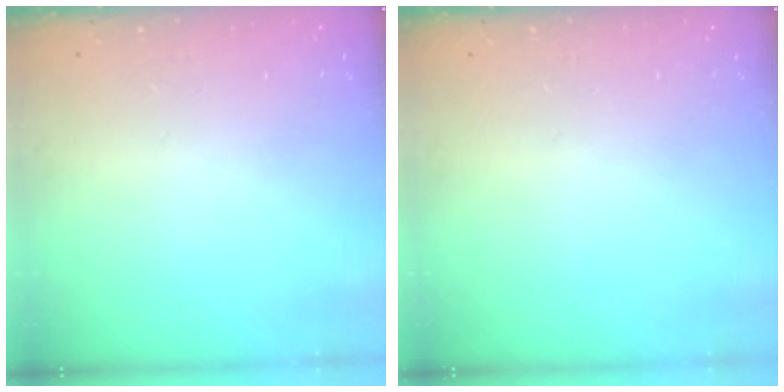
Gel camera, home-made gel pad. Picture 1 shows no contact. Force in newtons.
{"total": 0.0}